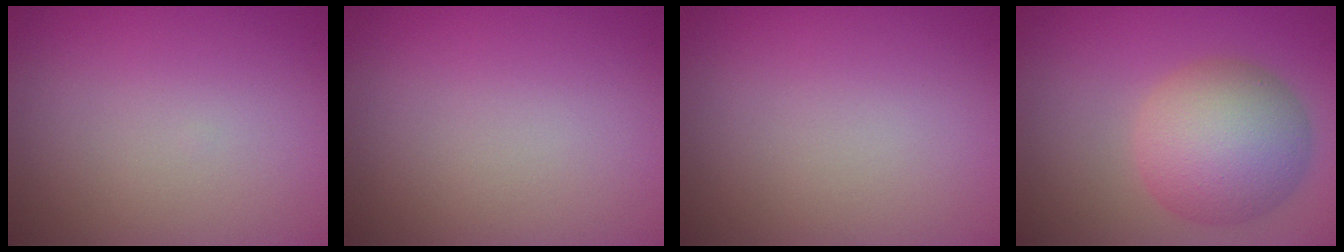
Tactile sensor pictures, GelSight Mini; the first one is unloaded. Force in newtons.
{"total": 0.0}
{"total": 0.0}
{"total": 7.6, "press": 7.6, "slide": 0.1}